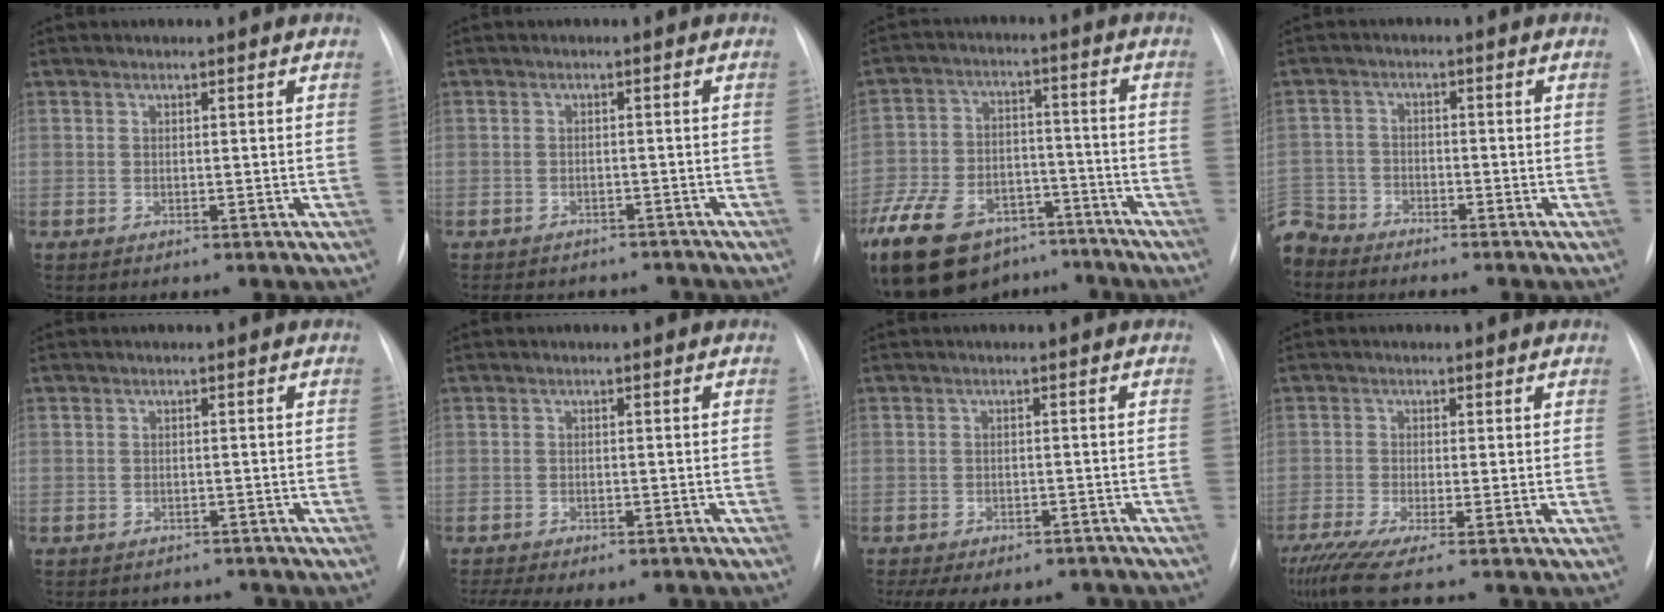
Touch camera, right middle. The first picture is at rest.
{"total": 8.2, "force": [-7.2, 3.6, 1.7], "torque": [-0.023, 0.009, -0.082]}
{"total": 25.7, "force": [-17.2, 14.4, 12.6], "torque": [-0.325, -0.015, -0.273]}
{"total": 6.9, "force": [-6.4, 2.5, 0.4], "torque": [-0.009, -0.006, -0.126]}
{"total": 4.4, "force": [-3.8, 2.1, 0.4], "torque": [-0.003, 0.010, -0.044]}
{"total": 9.1, "force": [-7.2, 2.9, 4.6], "torque": [-0.072, 0.007, -0.097]}
{"total": 11.5, "force": [-9.1, 5.2, 4.8], "torque": [-0.088, 0.007, -0.109]}
{"total": 6.9, "force": [-5.1, -0.2, 4.7], "torque": [-0.083, -0.026, -0.091]}